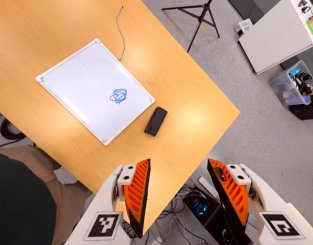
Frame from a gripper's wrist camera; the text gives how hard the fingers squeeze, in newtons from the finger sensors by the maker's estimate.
{"total": 0.0}